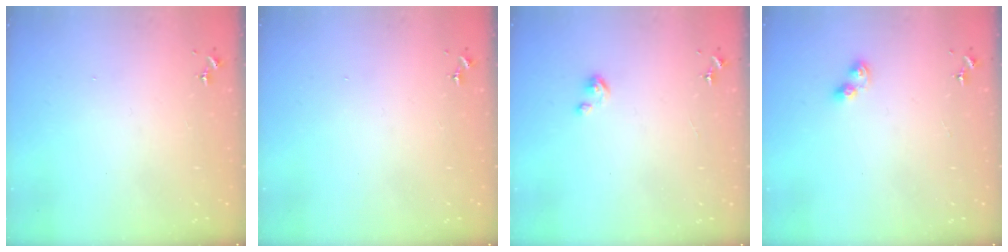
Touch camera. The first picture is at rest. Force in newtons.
{"total": 0.0}
{"total": 3.1, "press": 3.1, "slide": 0.3}
{"total": 4.6, "press": 4.6, "slide": 0.5}